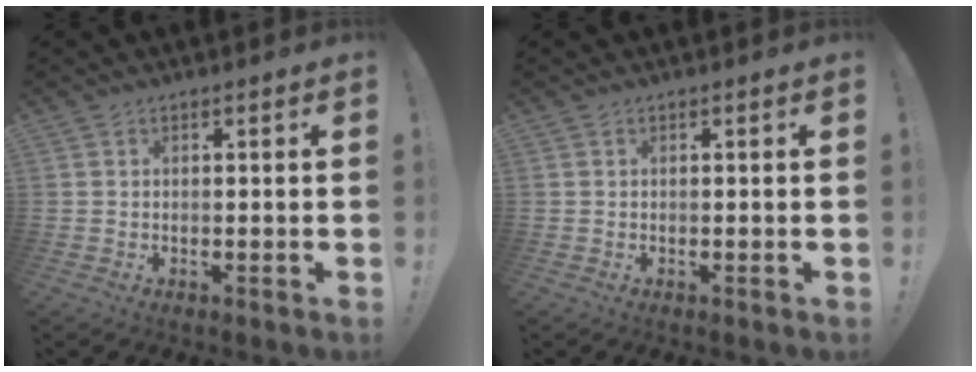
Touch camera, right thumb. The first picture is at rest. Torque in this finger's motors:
{"motor_torque": [0.00, 0.00, 0.00, 0.00, 0.00]}